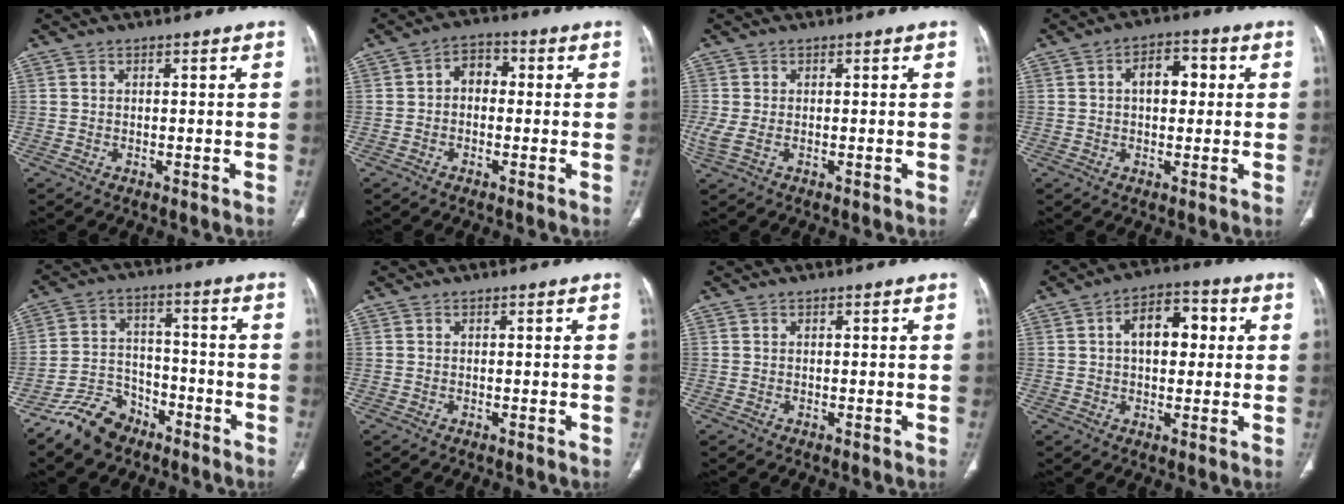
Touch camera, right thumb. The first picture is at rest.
{"total": 4.6, "force": [0.0, 3.4, 3.1], "torque": [-0.029, 0.018, -0.014]}
{"total": 3.1, "force": [-0.5, 1.7, 2.5], "torque": [-0.081, -0.001, -0.006]}
{"total": 6.7, "force": [1.1, 4.1, 5.2], "torque": [-0.058, 0.015, 0.010]}
{"total": 9.8, "force": [-7.3, 5.8, 3.0], "torque": [-0.039, 0.057, -0.139]}
{"total": 0.0}
{"total": 0.0}
{"total": 9.6, "force": [1.7, 5.7, 7.5], "torque": [-0.090, 0.021, 0.021]}